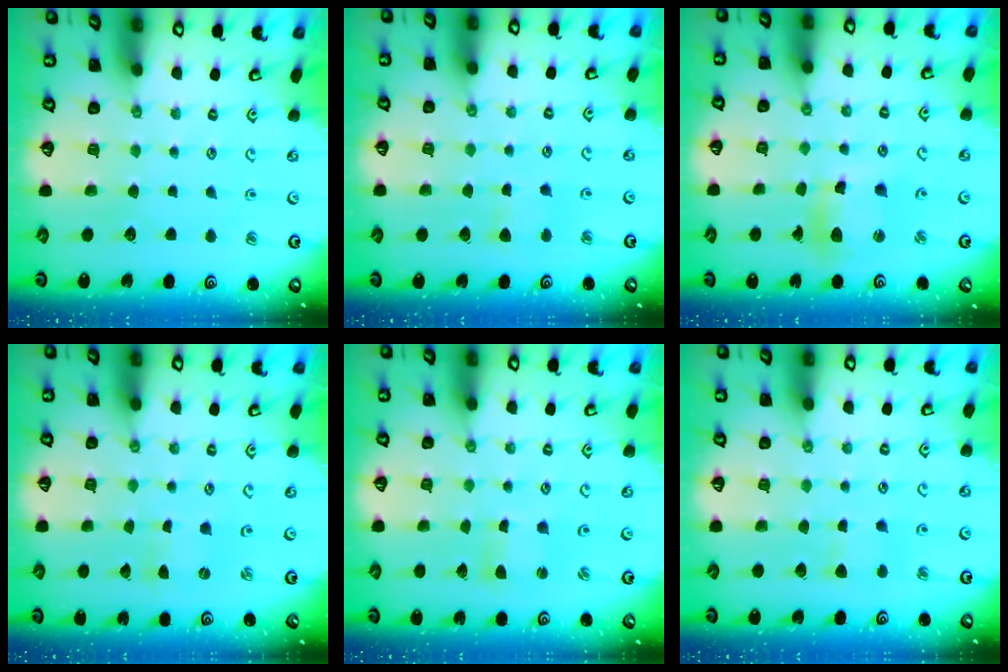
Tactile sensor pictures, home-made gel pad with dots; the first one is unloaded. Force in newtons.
{"total": 3.0, "press": 3.0, "slide": 0.5}
{"total": 10.5, "press": 10.4, "slide": 1.3}
{"total": 0.0}
{"total": 2.1, "press": 2.1, "slide": 0.4}
{"total": 3.0, "press": 3.0, "slide": 0.5}